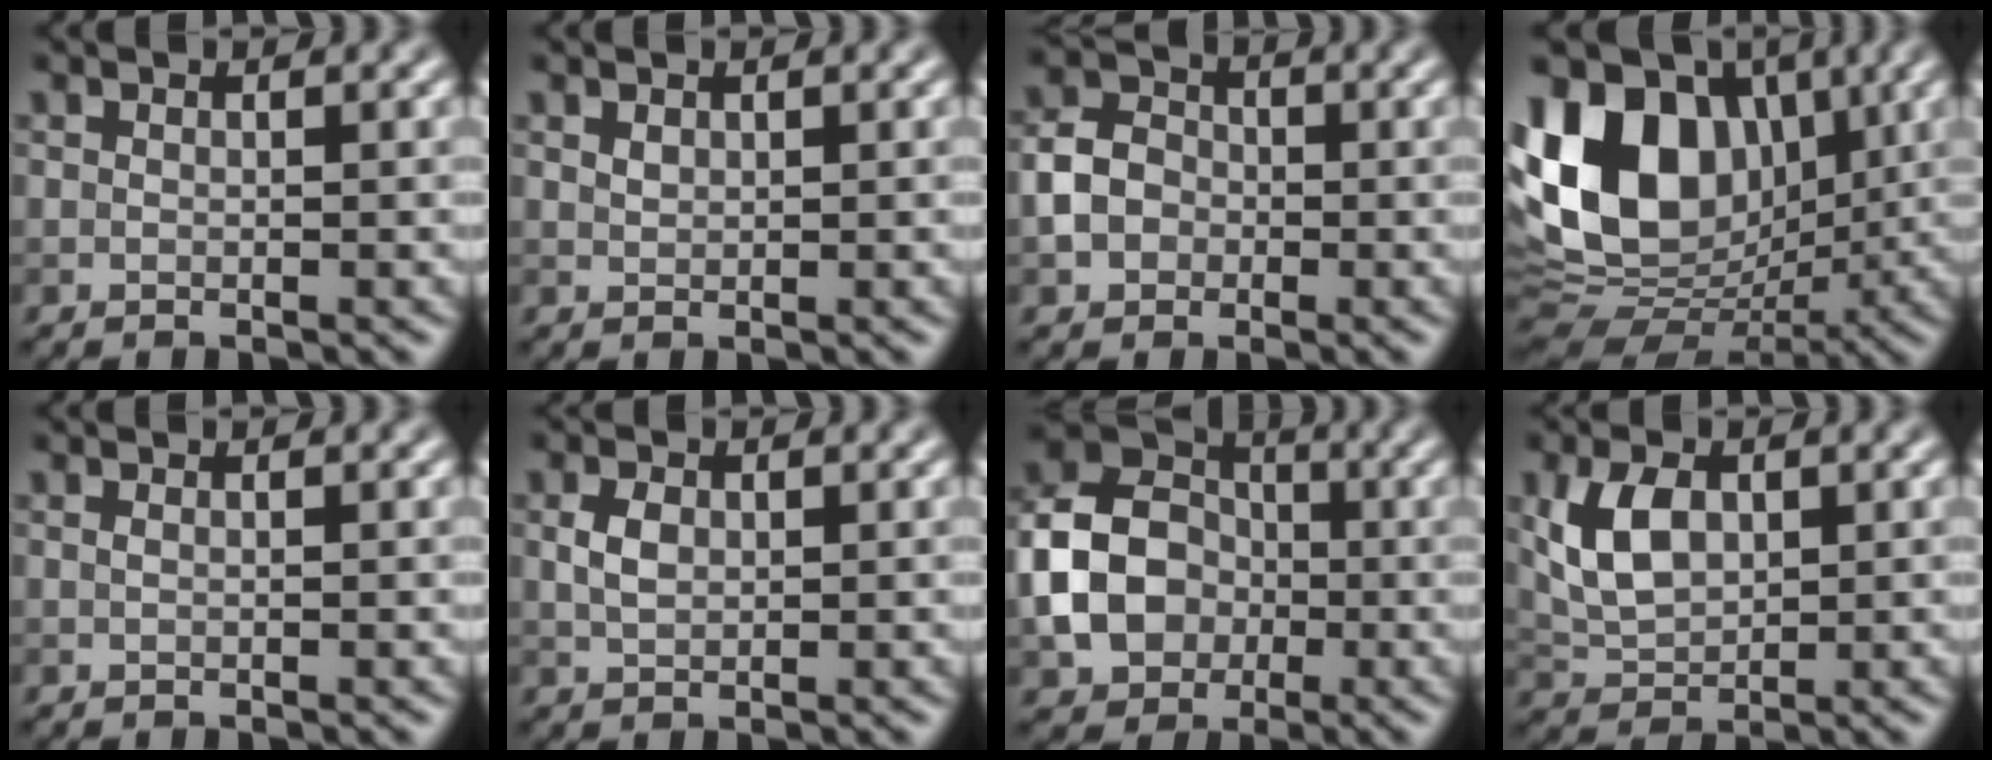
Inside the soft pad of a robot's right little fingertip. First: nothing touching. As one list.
[{"total": 0.7, "force": [0.4, 0.4, 0.4], "torque": [-0.011, 0.000, 0.011]}, {"total": 3.6, "force": [-1.0, 3.0, 1.7], "torque": [-0.032, 0.006, -0.023]}, {"total": 14.2, "force": [3.0, 10.2, 9.4], "torque": [-0.182, 0.021, 0.043]}, {"total": 0.0}, {"total": 1.9, "force": [0.4, 1.3, 1.3], "torque": [-0.030, 0.003, 0.008]}, {"total": 8.0, "force": [-1.6, 6.3, 4.7], "torque": [-0.095, 0.004, -0.038]}, {"total": 4.7, "force": [1.1, 3.0, 3.4], "torque": [-0.077, 0.004, 0.022]}]